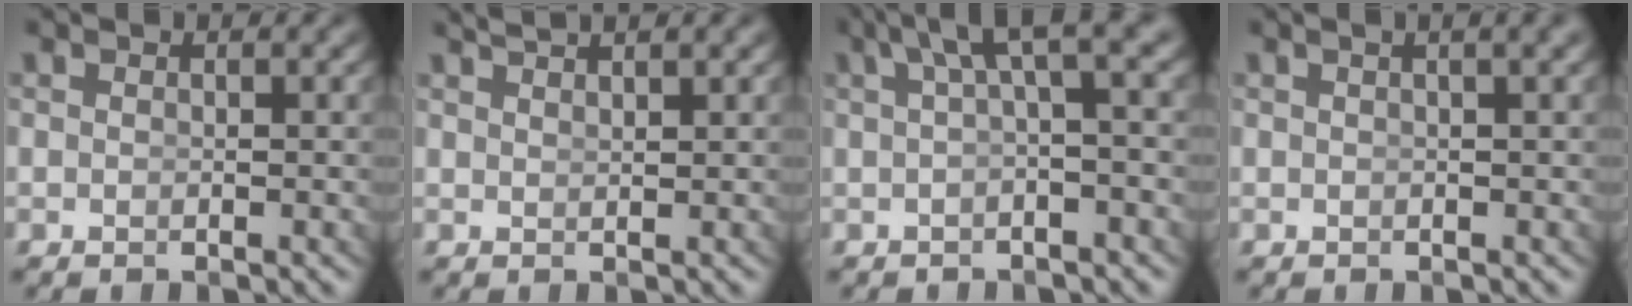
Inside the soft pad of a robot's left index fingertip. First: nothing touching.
{"total": 1.7, "force": [1.6, -0.6, 0.4], "torque": [-0.003, -0.003, 0.035]}
{"total": 4.5, "force": [2.1, 0.2, 4.0], "torque": [-0.051, 0.023, 0.028]}
{"total": 2.9, "force": [1.4, 0.3, 2.6], "torque": [-0.017, 0.021, 0.015]}